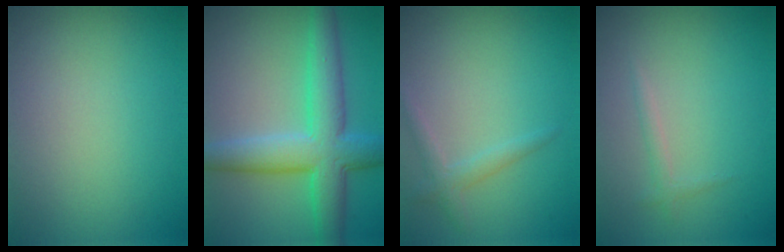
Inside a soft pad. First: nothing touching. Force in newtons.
{"total": 7.2, "press": 7.2, "slide": 0.3}
{"total": 1.6, "press": 1.6, "slide": 0.1}
{"total": 0.8, "press": 0.8, "slide": 0.1}